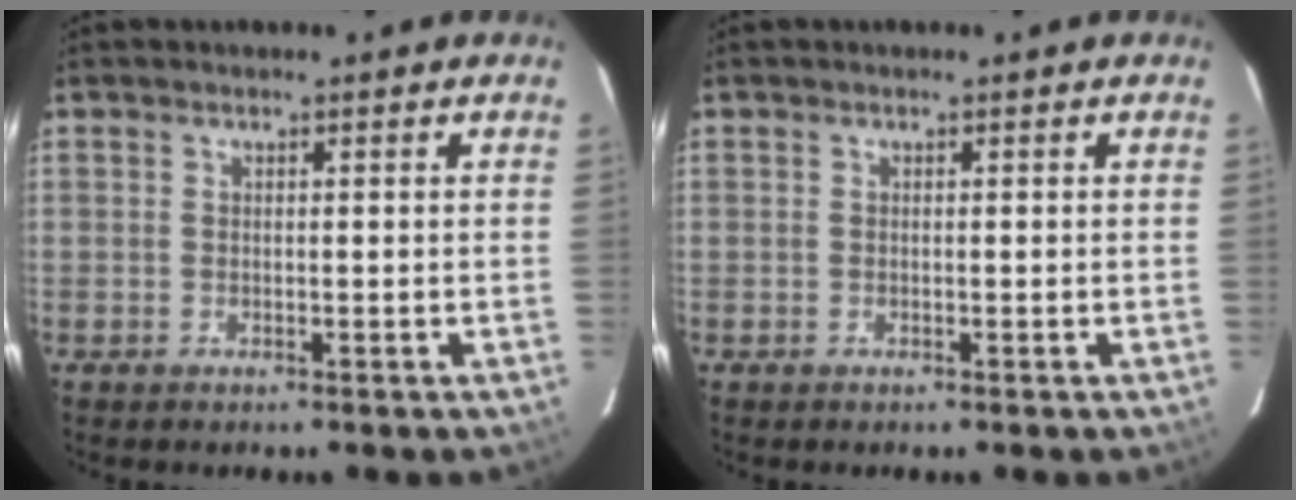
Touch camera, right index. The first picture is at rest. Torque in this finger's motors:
{"motor_torque": [0.00, 0.00, 0.01, 0.01]}